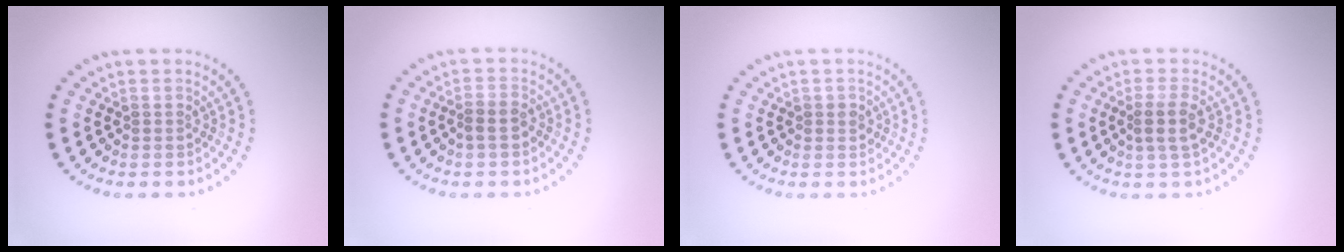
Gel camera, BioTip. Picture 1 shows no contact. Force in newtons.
{"total": 1.4, "press": 1.2, "slide": 0.6}
{"total": 0.9, "press": 0.9, "slide": 0.2}
{"total": 2.1, "press": 1.8, "slide": 1.1}